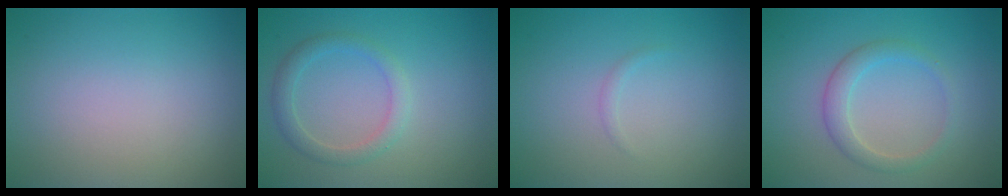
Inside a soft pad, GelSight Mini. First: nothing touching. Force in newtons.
{"total": 2.1, "press": 2.1, "slide": 0.1}
{"total": 0.5, "press": 0.5, "slide": 0.0}
{"total": 2.2, "press": 2.2, "slide": 0.1}